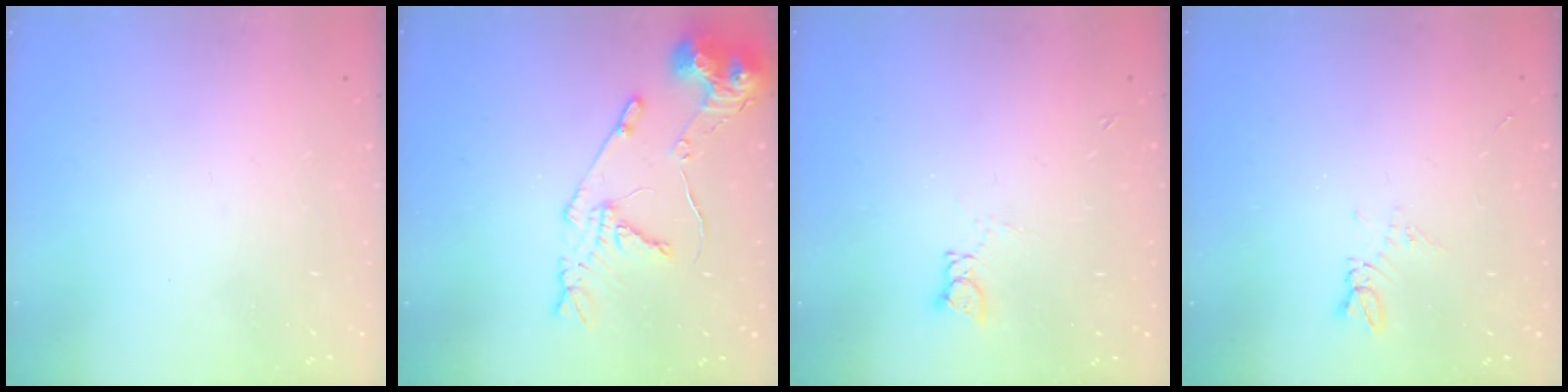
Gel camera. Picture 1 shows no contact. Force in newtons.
{"total": 12.8, "press": 12.7, "slide": 1.4}
{"total": 3.1, "press": 3.1, "slide": 0.3}
{"total": 5.0, "press": 4.9, "slide": 0.7}